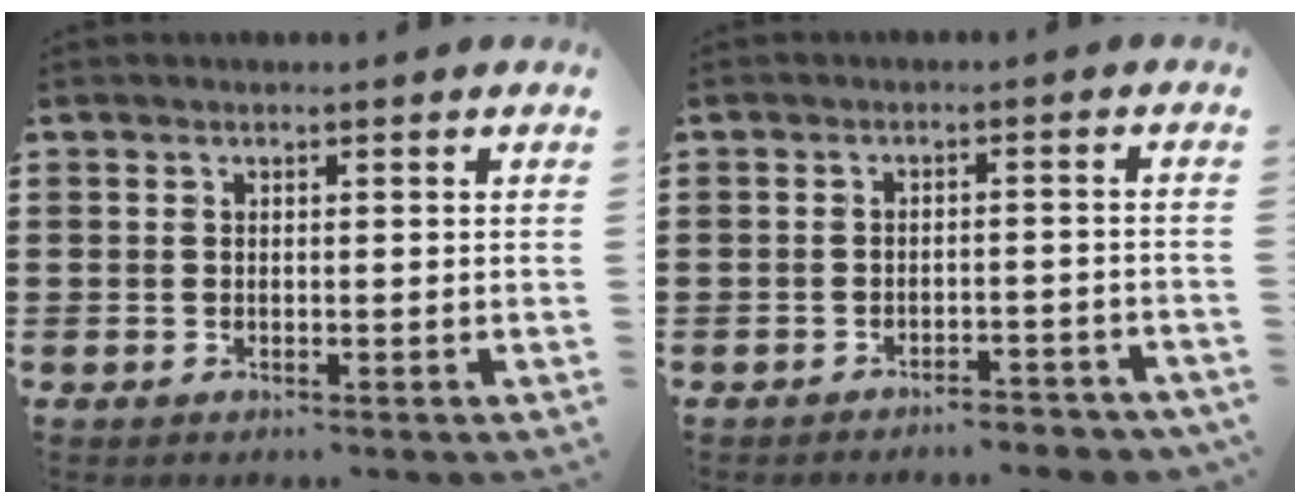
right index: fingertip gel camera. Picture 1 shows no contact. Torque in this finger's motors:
{"motor_torque": [1.09, 1.05, 0.21, 0.04]}